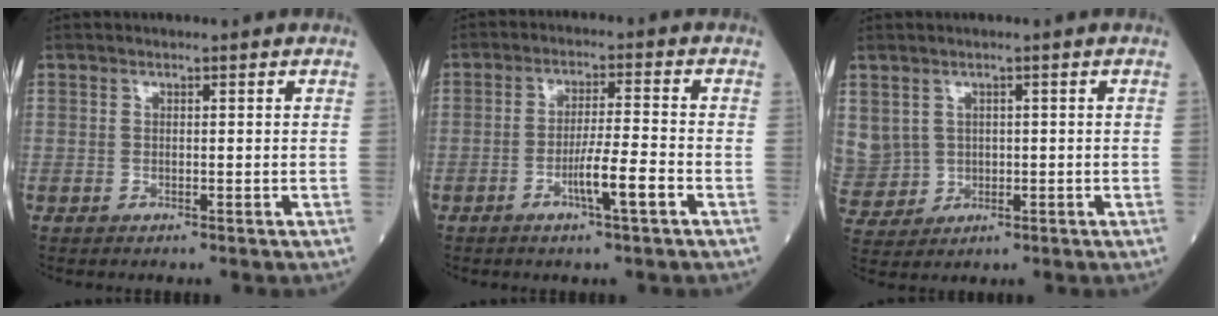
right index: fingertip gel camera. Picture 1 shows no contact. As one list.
[{"total": 6.0, "force": [-2.6, -0.2, 5.4], "torque": [-0.095, -0.004, -0.048]}, {"total": 11.0, "force": [1.6, 10.3, 3.4], "torque": [-0.137, 0.029, 0.055]}]